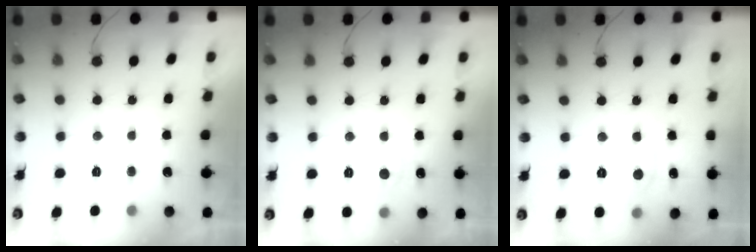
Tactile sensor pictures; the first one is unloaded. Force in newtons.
{"total": 5.9, "press": 5.8, "slide": 0.8}
{"total": 3.0, "press": 3.0, "slide": 0.4}